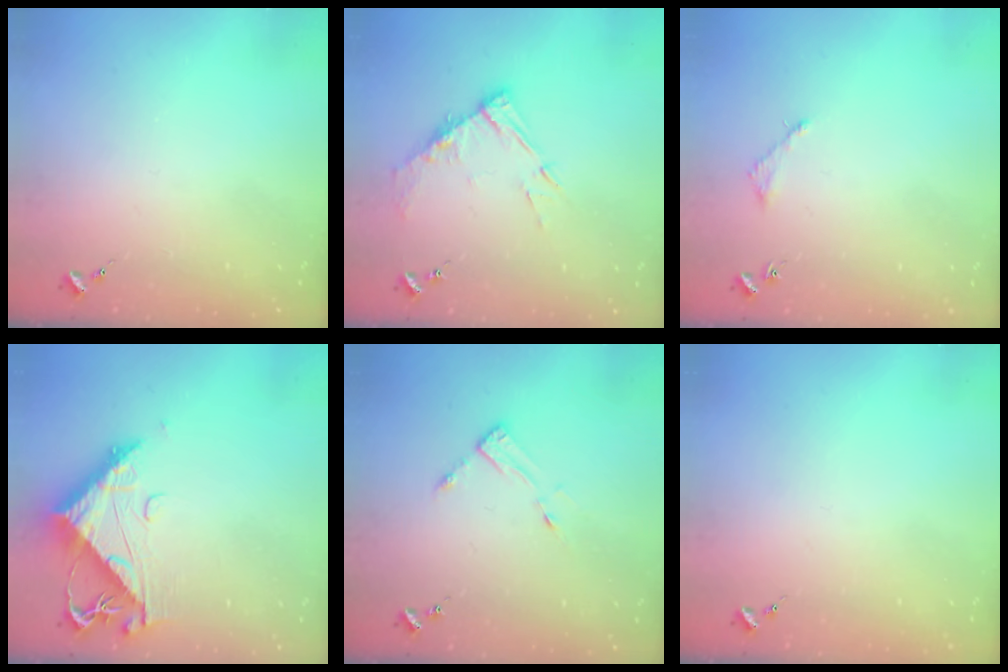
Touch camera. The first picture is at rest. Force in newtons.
{"total": 10.1, "press": 10.0, "slide": 1.1}
{"total": 3.0, "press": 3.0, "slide": 0.4}
{"total": 10.1, "press": 10.0, "slide": 1.0}
{"total": 3.5, "press": 3.4, "slide": 0.3}
{"total": 0.0}